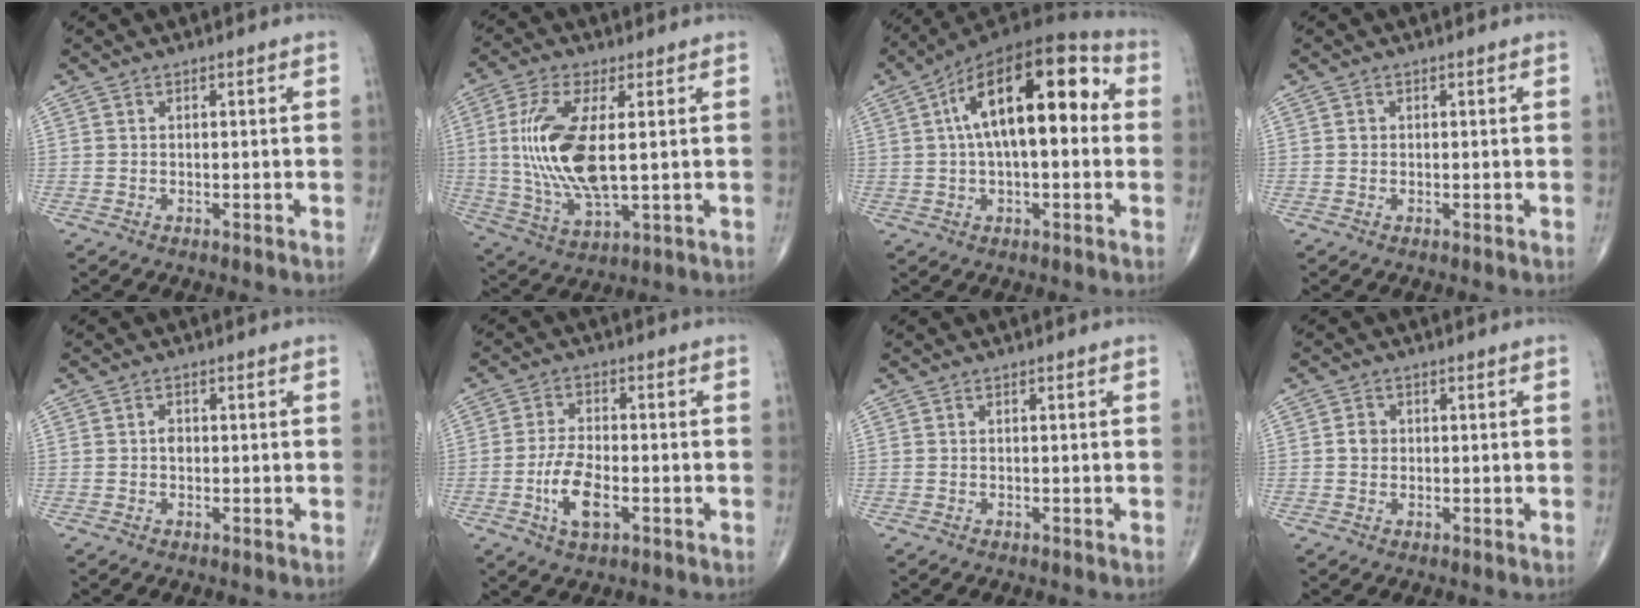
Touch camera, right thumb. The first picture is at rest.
{"total": 15.1, "force": [1.5, 5.8, 13.8], "torque": [-0.302, -0.014, 0.036]}
{"total": 19.7, "force": [3.5, 8.8, 17.3], "torque": [-0.263, 0.036, 0.042]}
{"total": 0.6, "force": [0.0, 0.6, 0.2], "torque": [0.001, 0.001, 0.000]}
{"total": 1.5, "force": [0.0, 1.1, 1.0], "torque": [-0.011, 0.003, -0.002]}
{"total": 7.6, "force": [-2.3, 3.4, 6.4], "torque": [-0.126, 0.009, -0.043]}
{"total": 0.0}
{"total": 2.2, "force": [0.1, 1.9, 1.0], "torque": [-0.009, 0.005, -0.001]}